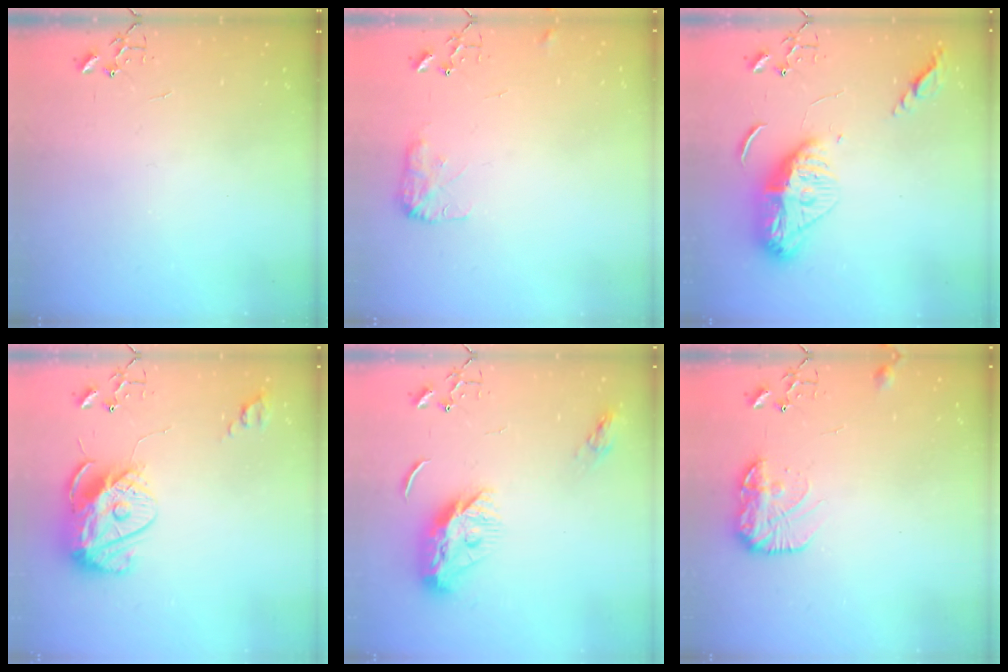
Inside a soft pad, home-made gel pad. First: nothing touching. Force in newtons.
{"total": 8.3, "press": 8.3, "slide": 0.2}
{"total": 13.7, "press": 13.7, "slide": 1.4}
{"total": 13.9, "press": 13.8, "slide": 1.3}
{"total": 12.7, "press": 12.7, "slide": 0.3}
{"total": 11.5, "press": 11.4, "slide": 0.6}